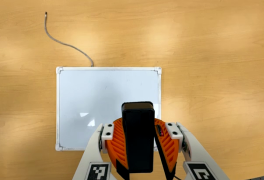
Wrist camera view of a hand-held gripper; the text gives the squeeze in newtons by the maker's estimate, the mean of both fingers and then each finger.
{"total": 10.6, "left": 10.4, "right": 10.7}